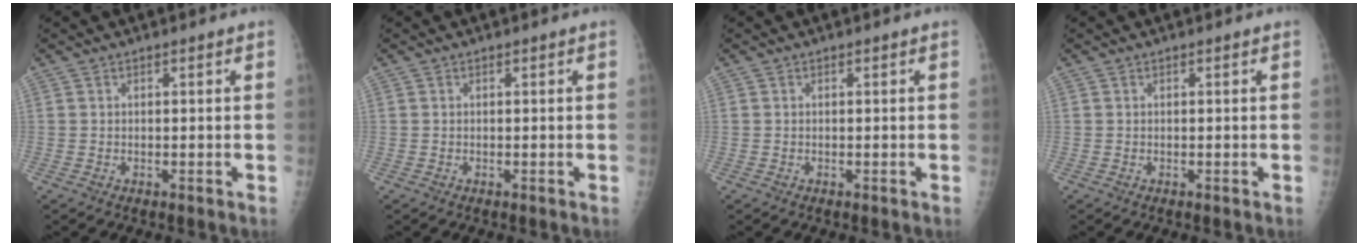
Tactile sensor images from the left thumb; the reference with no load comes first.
{"total": 0.0}
{"total": 0.0}
{"total": 0.0}